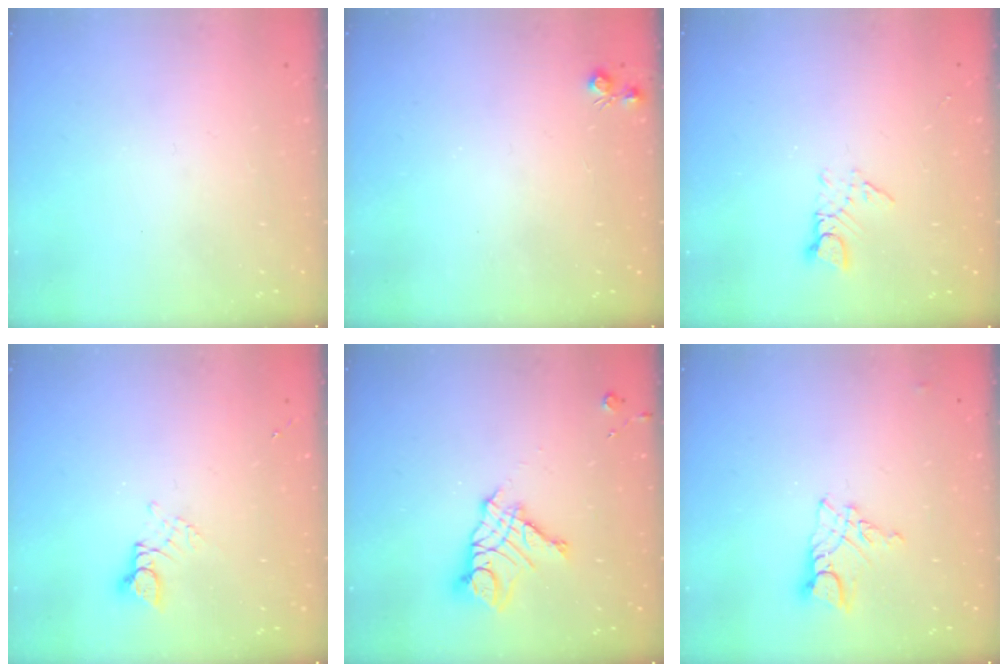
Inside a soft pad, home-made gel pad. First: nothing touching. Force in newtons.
{"total": 4.7, "press": 4.7, "slide": 0.7}
{"total": 3.2, "press": 3.1, "slide": 0.3}
{"total": 2.8, "press": 2.8, "slide": 0.3}
{"total": 12.0, "press": 11.9, "slide": 1.2}
{"total": 8.3, "press": 8.3, "slide": 0.6}